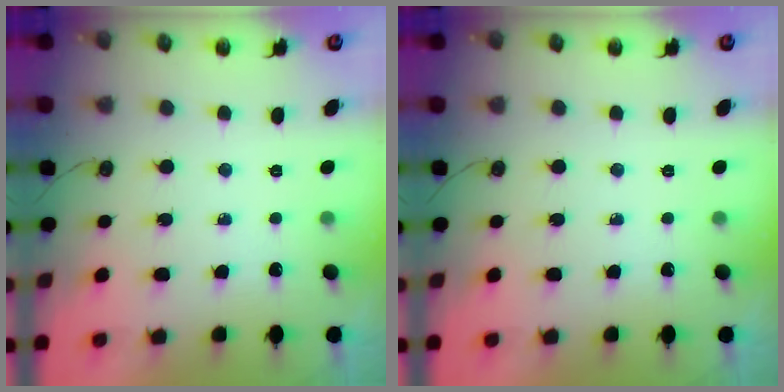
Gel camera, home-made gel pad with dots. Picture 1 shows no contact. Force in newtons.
{"total": 0.0}